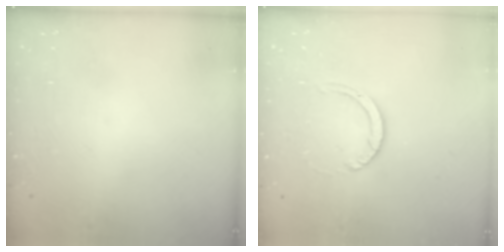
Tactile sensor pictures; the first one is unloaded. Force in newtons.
{"total": 3.5, "press": 3.5, "slide": 0.2}